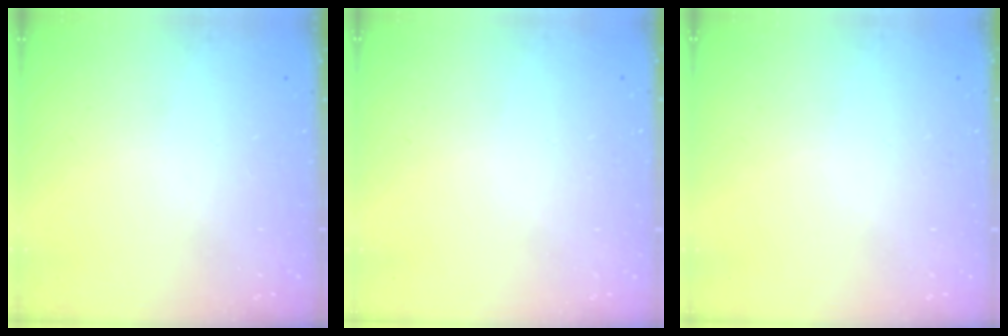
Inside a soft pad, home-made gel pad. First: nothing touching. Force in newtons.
{"total": 2.5, "press": 2.5, "slide": 0.2}
{"total": 2.6, "press": 2.6, "slide": 0.2}